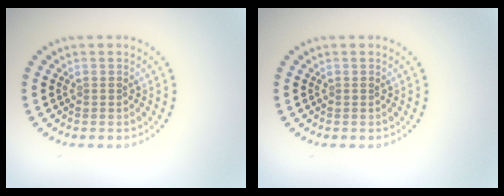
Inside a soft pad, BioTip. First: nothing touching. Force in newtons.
{"total": 0.0}